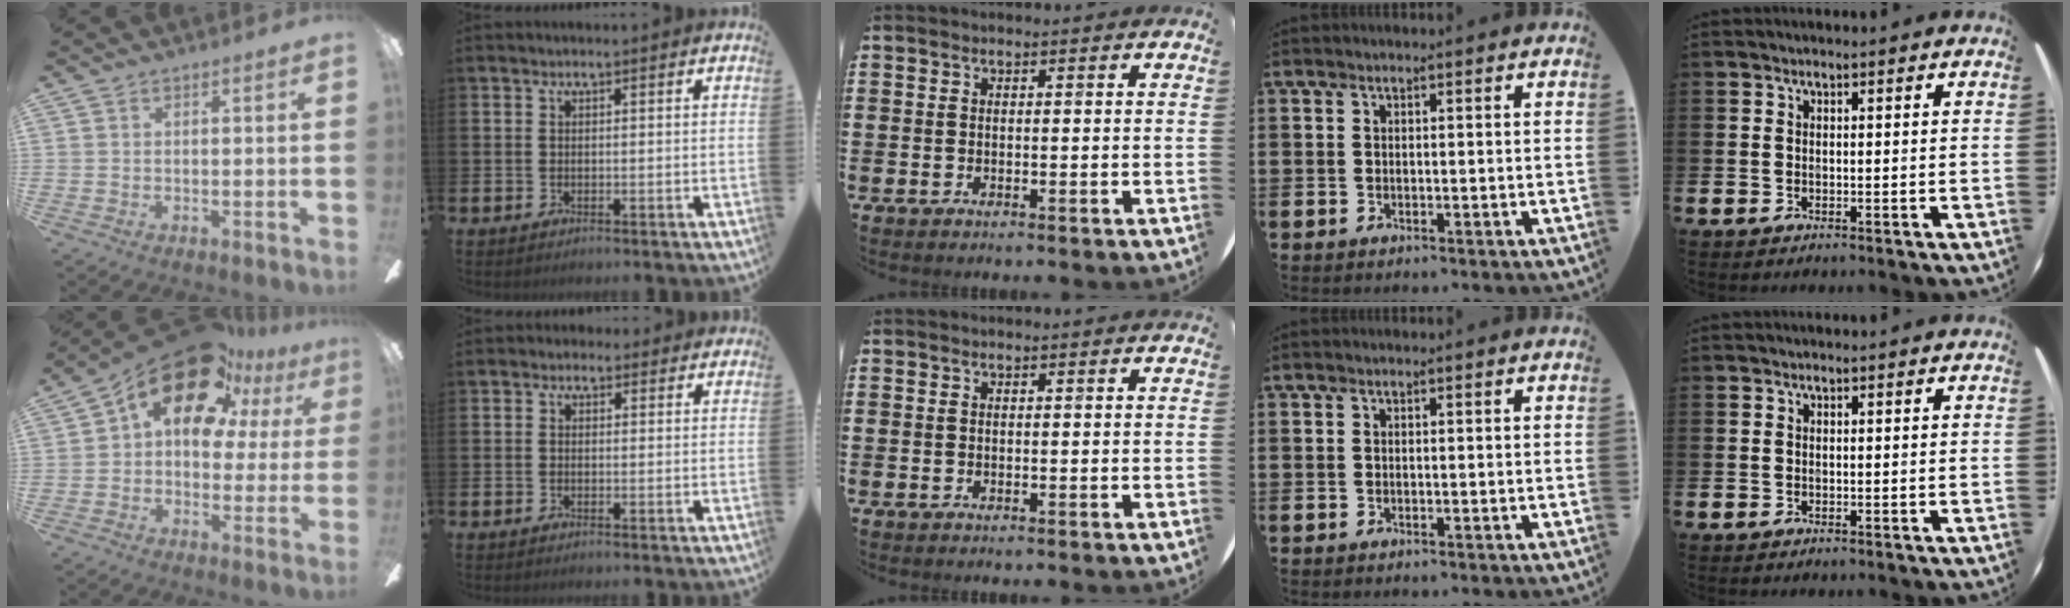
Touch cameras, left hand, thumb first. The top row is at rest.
{"thumb": {"total": 17.2, "force": [10.6, 8.8, 10.3], "torque": [-0.170, -0.067, 0.182]}, "index": {"total": 1.0, "force": [0.5, 0.9, 0.1], "torque": [0.001, 0.007, 0.007]}}